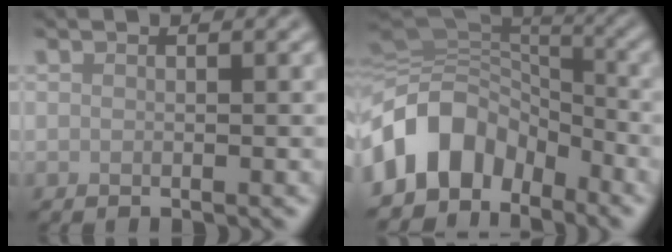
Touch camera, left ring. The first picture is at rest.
{"total": 10.3, "force": [-4.9, 7.4, 5.1], "torque": [-0.094, 0.013, -0.103]}